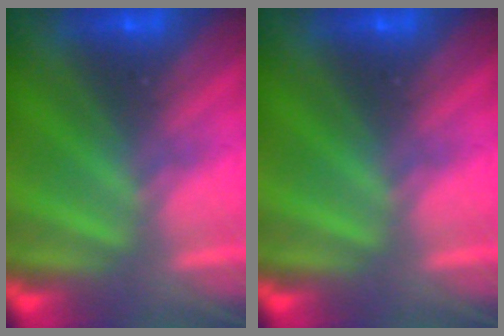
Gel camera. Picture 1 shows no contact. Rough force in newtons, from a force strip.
{"total": 0.0}